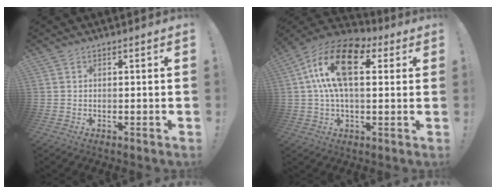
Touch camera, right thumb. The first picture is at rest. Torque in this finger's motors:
{"motor_torque": [1.32, 3.68, 0.29, 0.24, 0.33]}